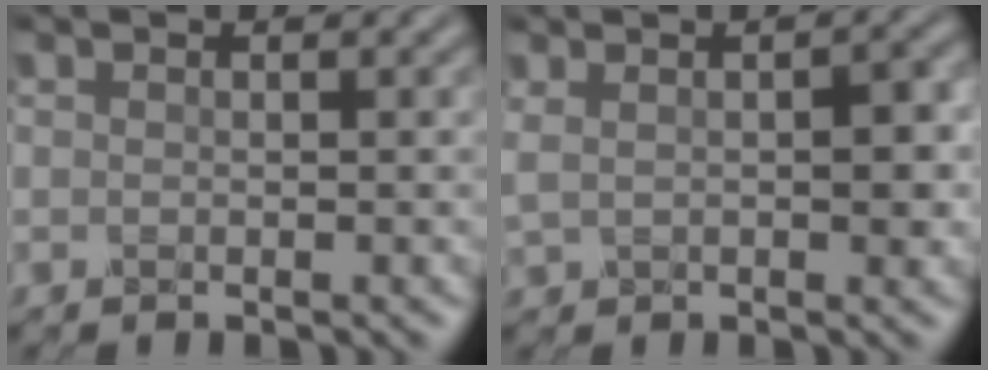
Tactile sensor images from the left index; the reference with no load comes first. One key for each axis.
{"total": 3.9, "fx": 0.5, "fy": 1.9, "fz": 3.3, "tx": -0.060, "ty": 0.003, "tz": 0.017}